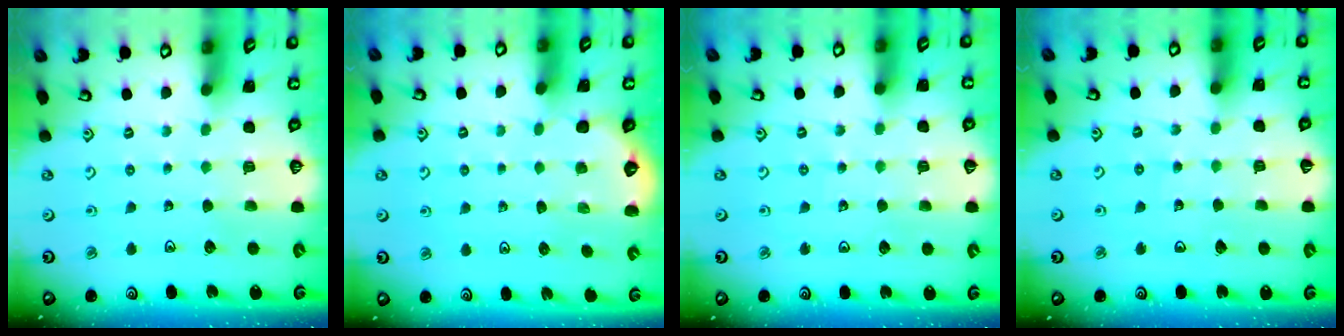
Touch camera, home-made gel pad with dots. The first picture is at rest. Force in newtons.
{"total": 1.9, "press": 0.5, "slide": 1.9}
{"total": 2.7, "press": 2.6, "slide": 0.3}
{"total": 4.4, "press": 4.4, "slide": 0.5}